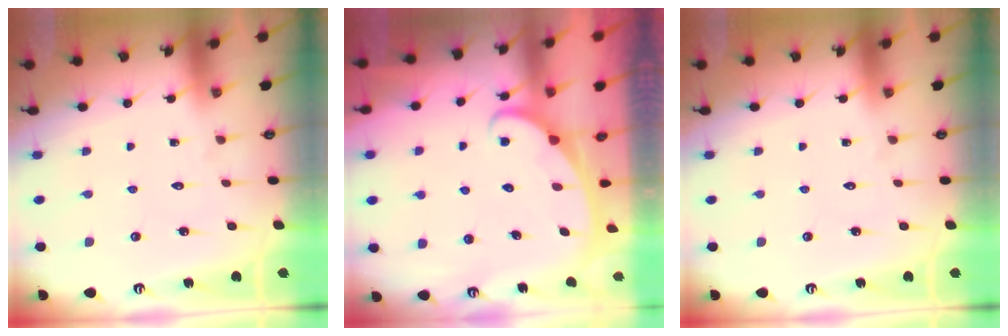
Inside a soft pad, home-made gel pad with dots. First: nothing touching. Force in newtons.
{"total": 2.3, "press": 2.3, "slide": 0.4}
{"total": 0.0}